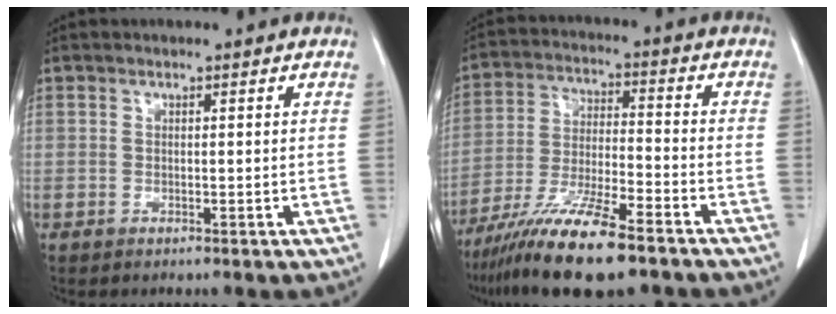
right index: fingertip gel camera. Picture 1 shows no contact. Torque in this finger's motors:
{"motor_torque": [0.60, -0.56, 0.68, 0.21]}